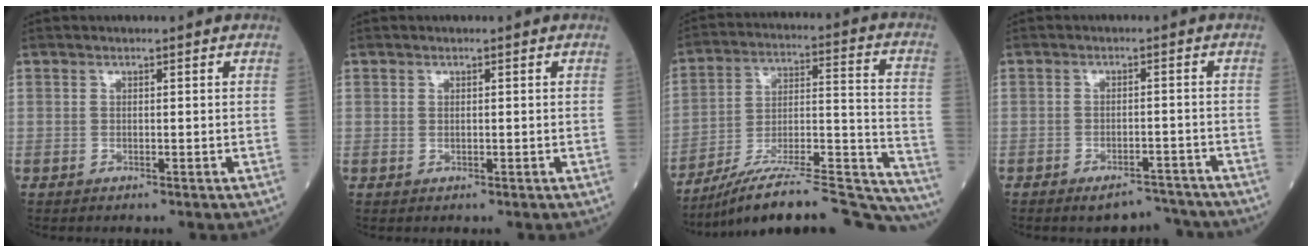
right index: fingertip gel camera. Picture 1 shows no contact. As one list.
[{"total": 0.6, "force": [0.2, 0.4, 0.4], "torque": [-0.004, -0.002, 0.006]}, {"total": 26.5, "force": [-24.5, 1.5, 10.2], "torque": [-0.090, 0.021, -0.359]}, {"total": 4.7, "force": [-4.4, 1.4, 0.7], "torque": [0.005, 0.004, -0.063]}]